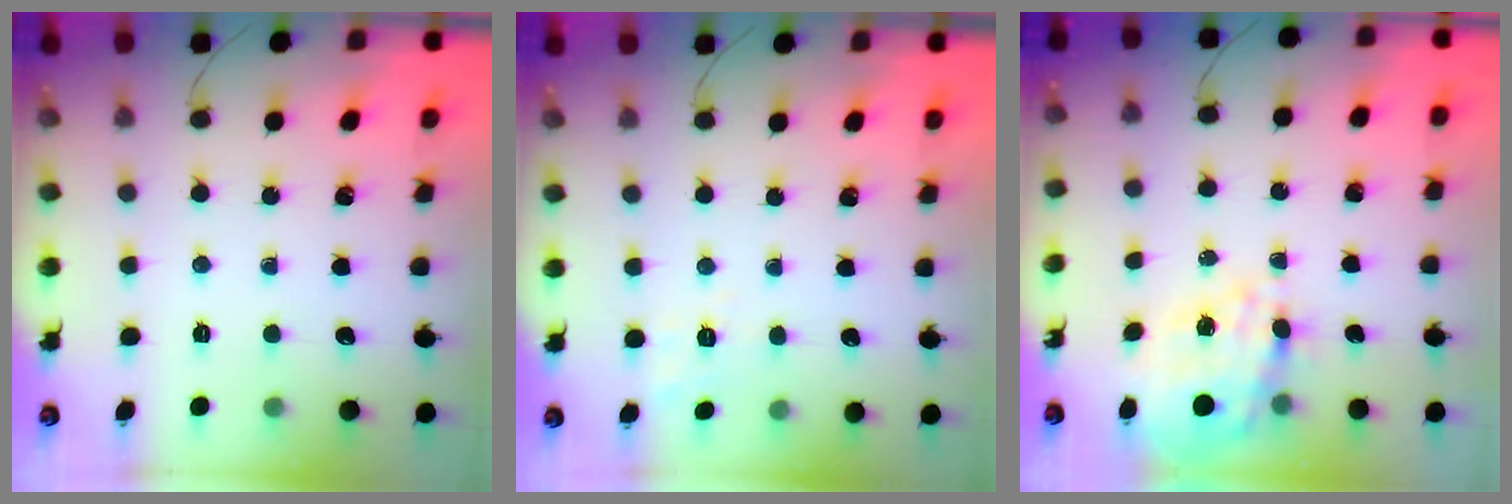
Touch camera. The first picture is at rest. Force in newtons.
{"total": 2.8, "press": 2.1, "slide": 1.9}
{"total": 16.9, "press": 16.6, "slide": 3.4}